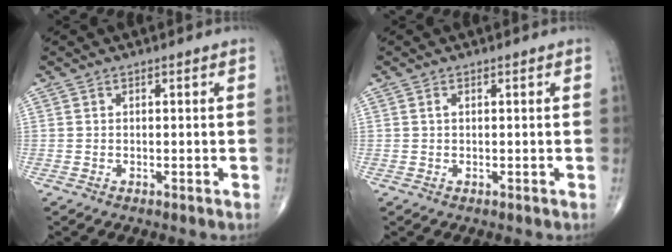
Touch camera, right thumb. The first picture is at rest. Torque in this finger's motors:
{"motor_torque": [-0.06, -0.42, 0.03, -0.04, 0.03]}